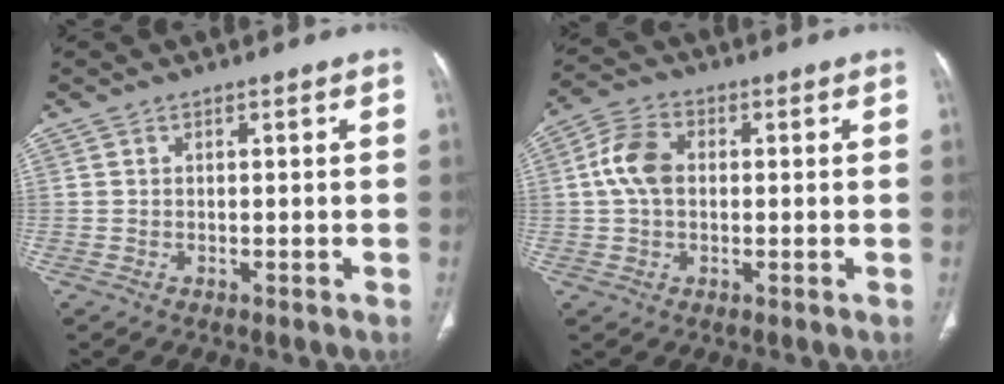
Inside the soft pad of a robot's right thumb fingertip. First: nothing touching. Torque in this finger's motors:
{"motor_torque": [-0.02, 0.42, -0.17, 0.12, 0.07]}